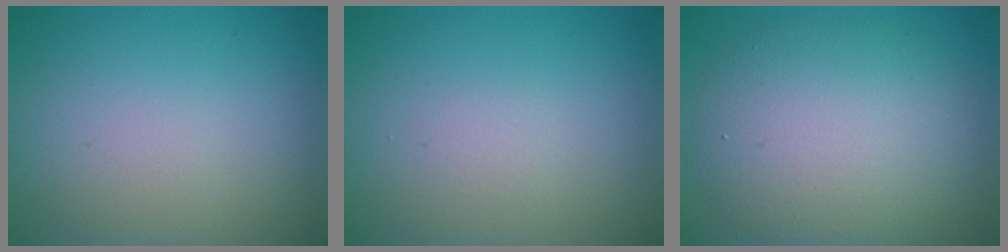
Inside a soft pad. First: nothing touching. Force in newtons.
{"total": 0.0}
{"total": 7.8, "press": 7.8, "slide": 0.2}